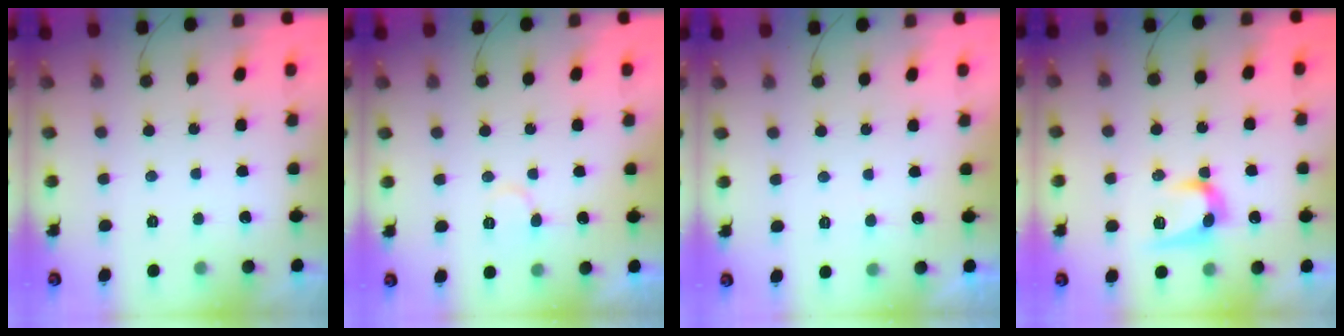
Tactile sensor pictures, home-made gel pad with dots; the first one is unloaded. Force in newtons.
{"total": 6.8, "press": 6.8, "slide": 0.5}
{"total": 3.3, "press": 3.3, "slide": 0.2}
{"total": 10.2, "press": 10.2, "slide": 0.5}